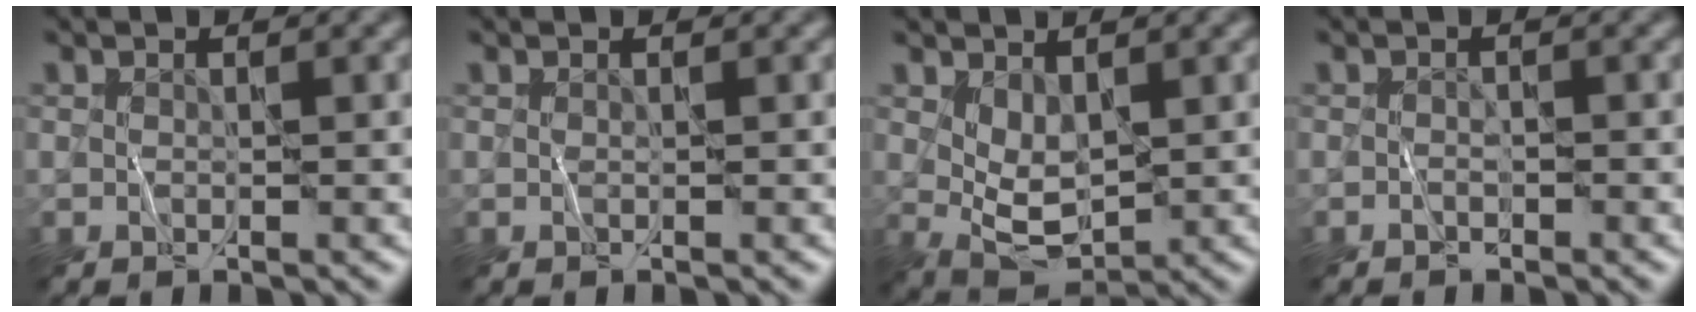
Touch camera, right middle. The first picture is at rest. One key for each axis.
{"total": 0.0}
{"total": 3.3, "fx": 1.0, "fy": 1.8, "fz": 2.6, "tx": -0.050, "ty": -0.008, "tz": 0.027}
{"total": 0.6, "fx": -0.5, "fy": 0.2, "fz": -0.2, "tx": 0.008, "ty": 0.006, "tz": -0.009}